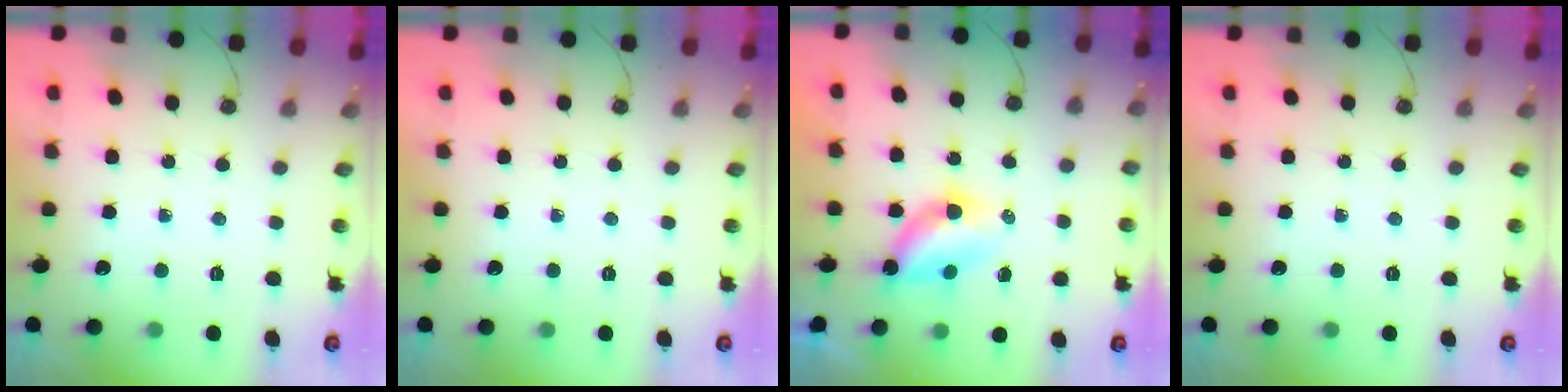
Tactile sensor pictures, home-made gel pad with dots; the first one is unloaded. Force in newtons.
{"total": 0.0}
{"total": 5.2, "press": 5.2, "slide": 0.3}
{"total": 0.0}